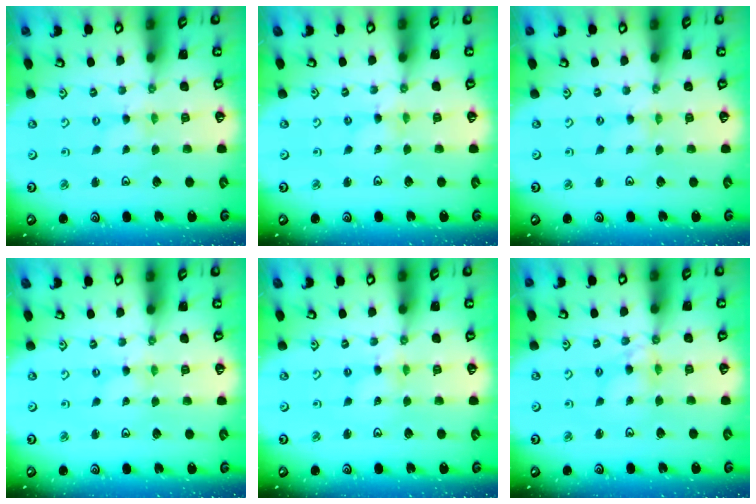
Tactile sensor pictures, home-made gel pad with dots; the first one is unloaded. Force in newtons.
{"total": 0.0}
{"total": 0.0}
{"total": 0.0}
{"total": 3.1, "press": 3.1, "slide": 0.2}
{"total": 6.4, "press": 6.3, "slide": 0.7}